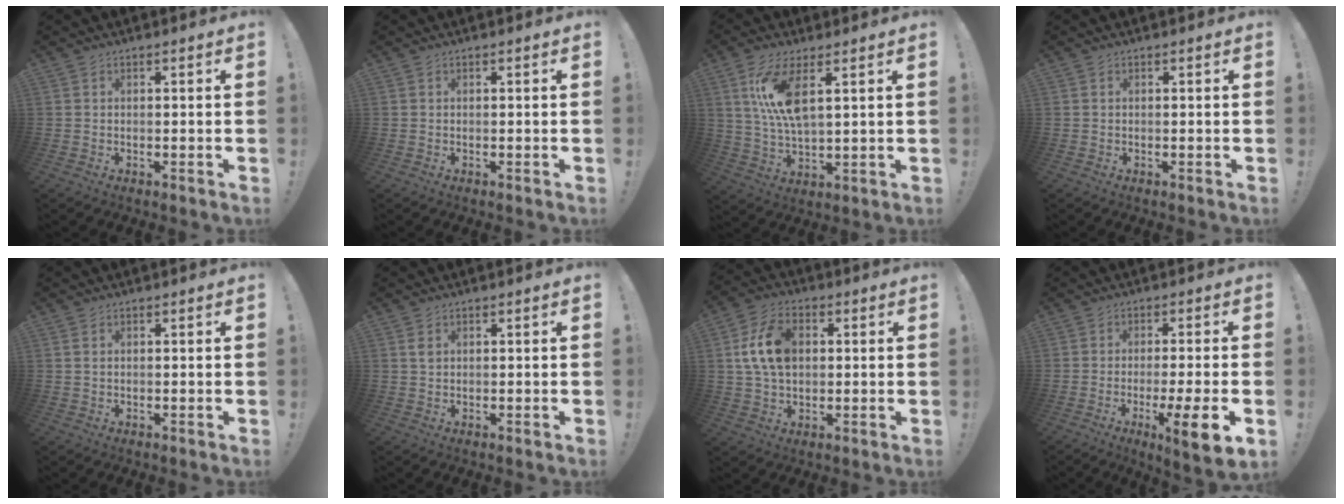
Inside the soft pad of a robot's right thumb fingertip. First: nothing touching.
{"total": 0.0}
{"total": 11.7, "force": [4.4, 4.1, 10.0], "torque": [-0.197, -0.021, 0.075]}
{"total": 0.0}
{"total": 0.9, "force": [0.4, 0.5, 0.6], "torque": [-0.014, 0.003, 0.007]}
{"total": 1.5, "force": [0.7, 1.0, 0.9], "torque": [-0.016, 0.003, 0.012]}
{"total": 13.5, "force": [2.5, 9.2, 9.5], "torque": [-0.162, 0.005, 0.048]}
{"total": 10.4, "force": [-3.7, 0.4, 9.7], "torque": [-0.144, 0.011, -0.051]}